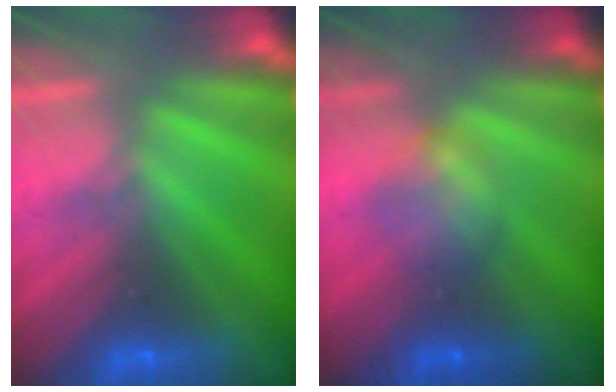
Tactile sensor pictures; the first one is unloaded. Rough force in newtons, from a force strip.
{"total": 2.4}